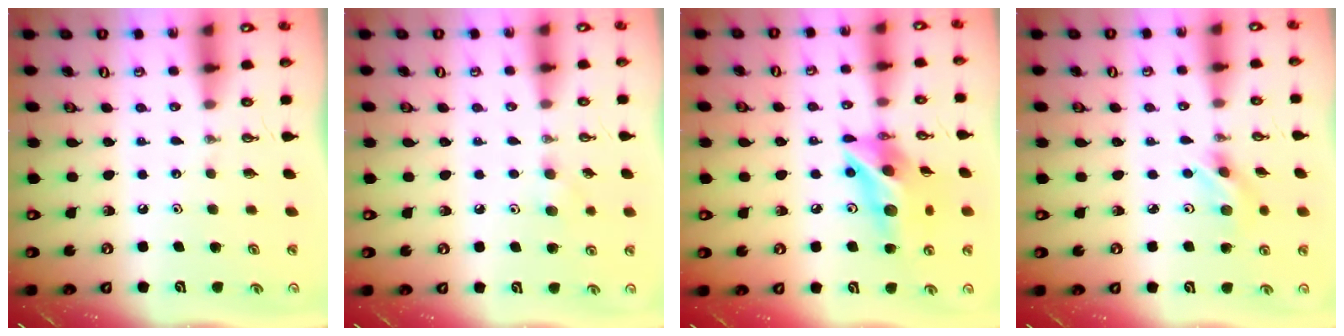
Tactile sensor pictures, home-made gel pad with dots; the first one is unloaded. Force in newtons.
{"total": 5.4, "press": 5.4, "slide": 0.7}
{"total": 14.7, "press": 14.7, "slide": 1.3}
{"total": 3.8, "press": 3.8, "slide": 0.3}